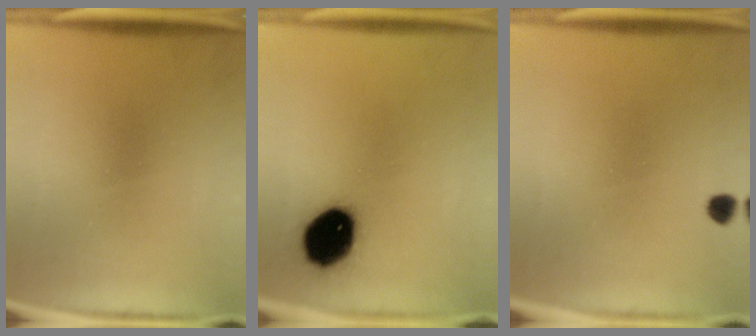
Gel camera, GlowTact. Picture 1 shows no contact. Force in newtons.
{"total": 14.0}
{"total": 1.7}